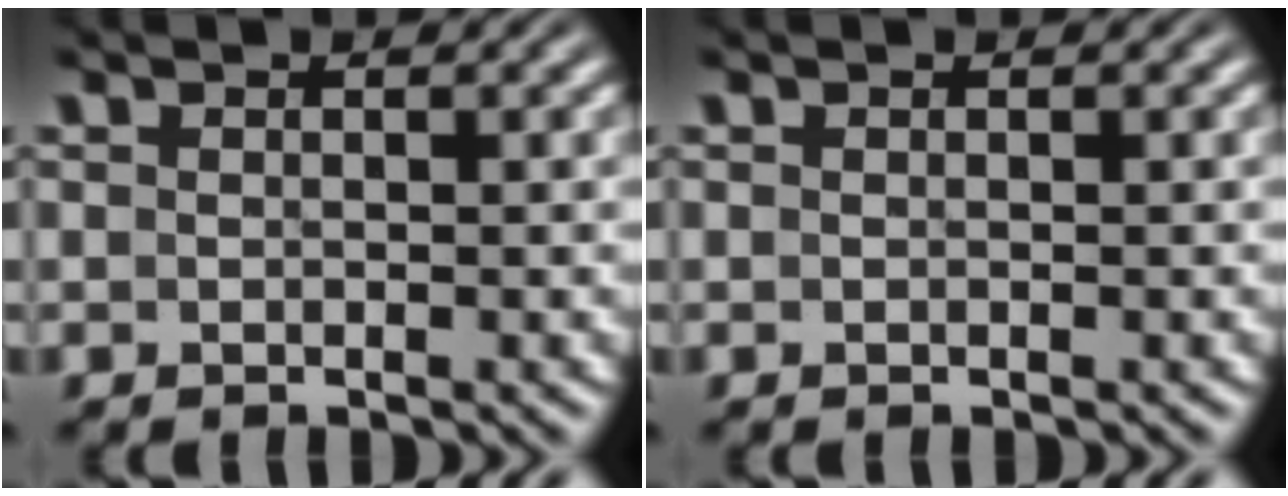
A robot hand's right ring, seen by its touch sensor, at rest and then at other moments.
{"total": 0.0}